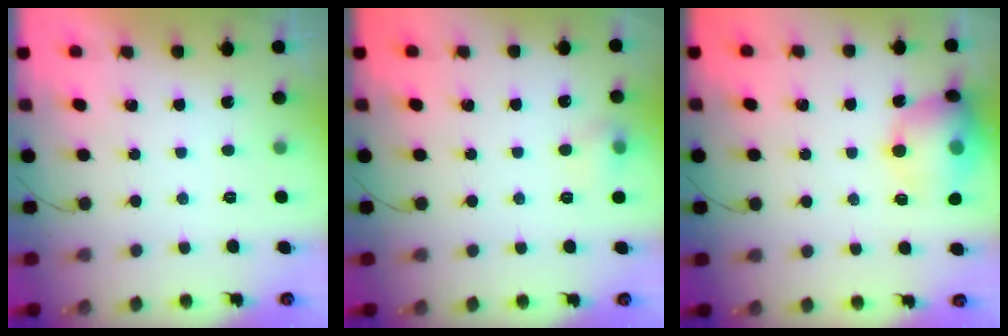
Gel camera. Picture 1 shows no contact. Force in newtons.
{"total": 5.2, "press": 5.1, "slide": 1.1}
{"total": 14.9, "press": 14.6, "slide": 3.1}